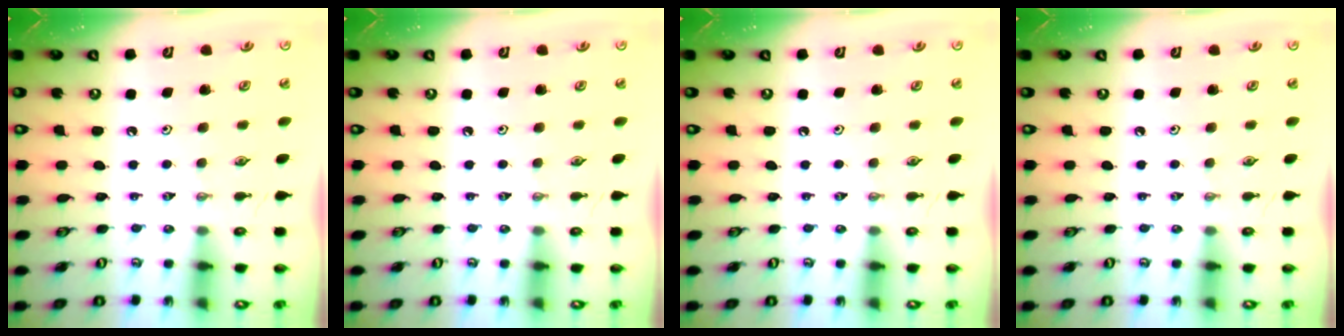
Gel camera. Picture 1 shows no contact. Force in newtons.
{"total": 0.0}
{"total": 0.0}
{"total": 0.0}